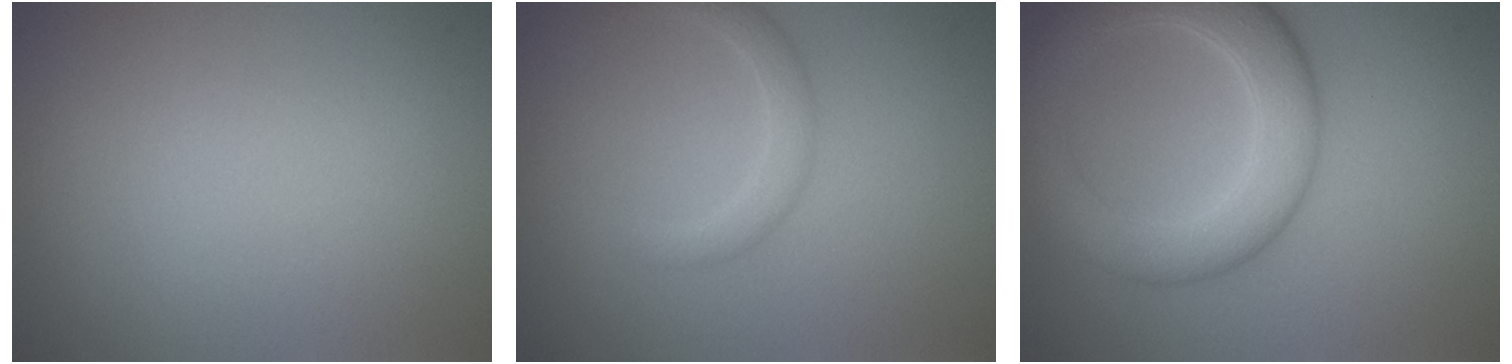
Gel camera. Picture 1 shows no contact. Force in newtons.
{"total": 1.8, "press": 1.8, "slide": 0.2}
{"total": 6.3, "press": 6.3, "slide": 0.3}